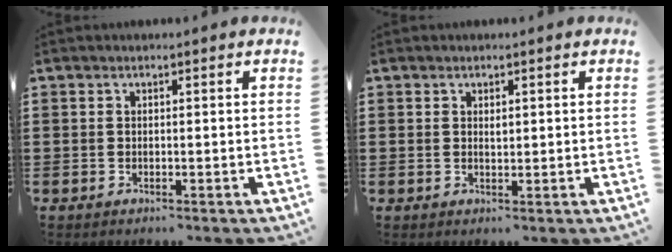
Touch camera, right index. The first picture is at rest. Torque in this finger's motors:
{"motor_torque": [0.69, 1.17, 0.09, 0.00]}